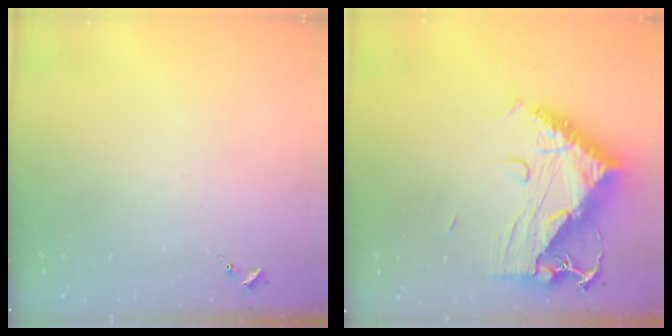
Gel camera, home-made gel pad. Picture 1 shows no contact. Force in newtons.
{"total": 15.7, "press": 15.6, "slide": 1.5}